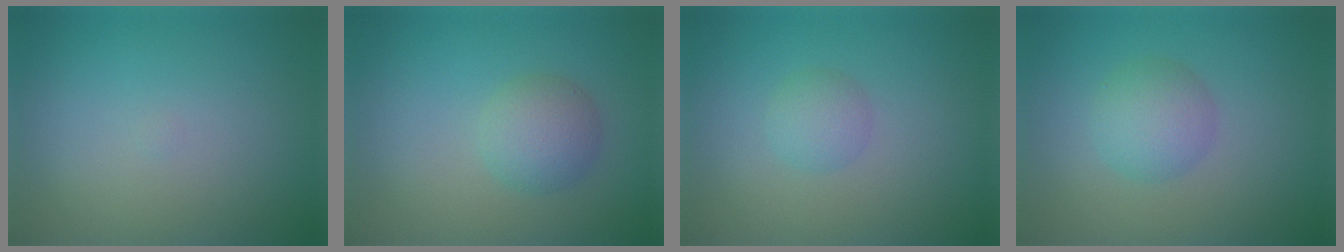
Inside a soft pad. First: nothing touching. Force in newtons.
{"total": 2.9, "press": 2.9, "slide": 0.0}
{"total": 1.8, "press": 1.8, "slide": 0.1}
{"total": 3.2, "press": 3.2, "slide": 0.0}